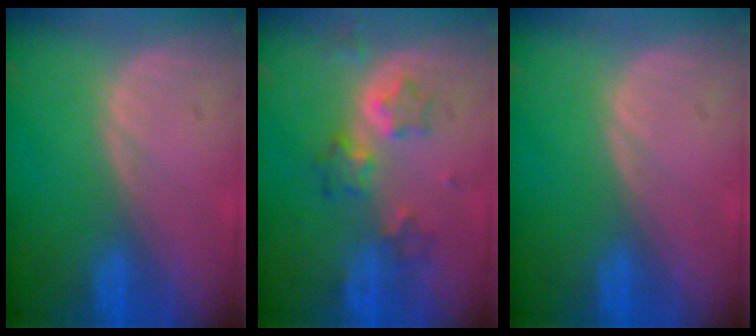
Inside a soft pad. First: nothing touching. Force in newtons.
{"total": 5.4, "press": 5.4, "slide": 0.6}
{"total": 0.0}